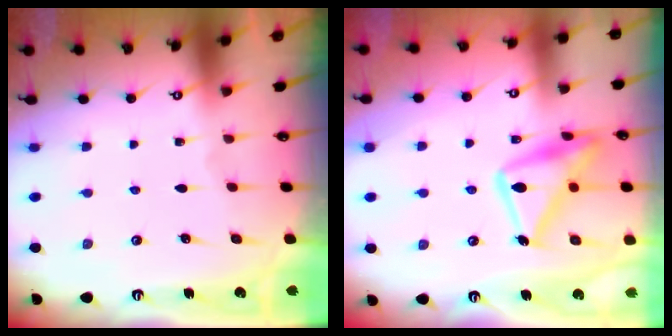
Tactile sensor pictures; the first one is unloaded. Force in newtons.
{"total": 17.8, "press": 17.7, "slide": 1.1}